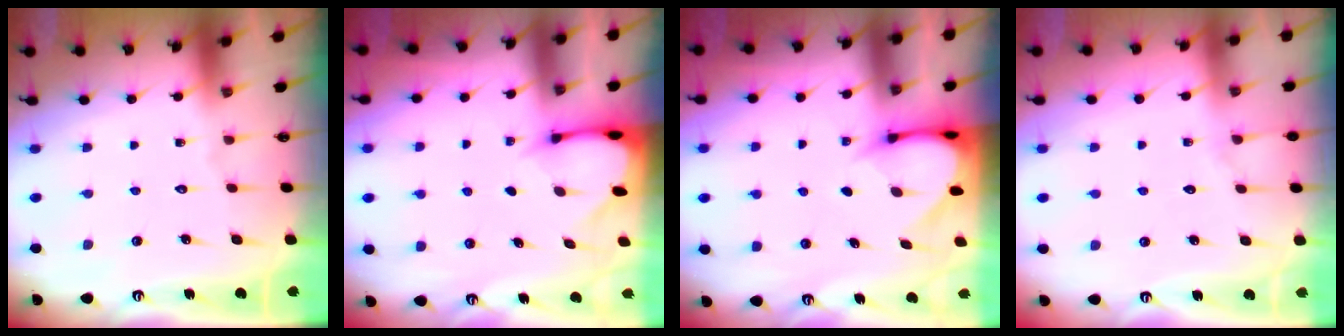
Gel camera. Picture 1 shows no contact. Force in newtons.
{"total": 2.5, "press": 2.5, "slide": 0.1}
{"total": 4.5, "press": 4.4, "slide": 0.5}
{"total": 5.6, "press": 5.6, "slide": 0.8}